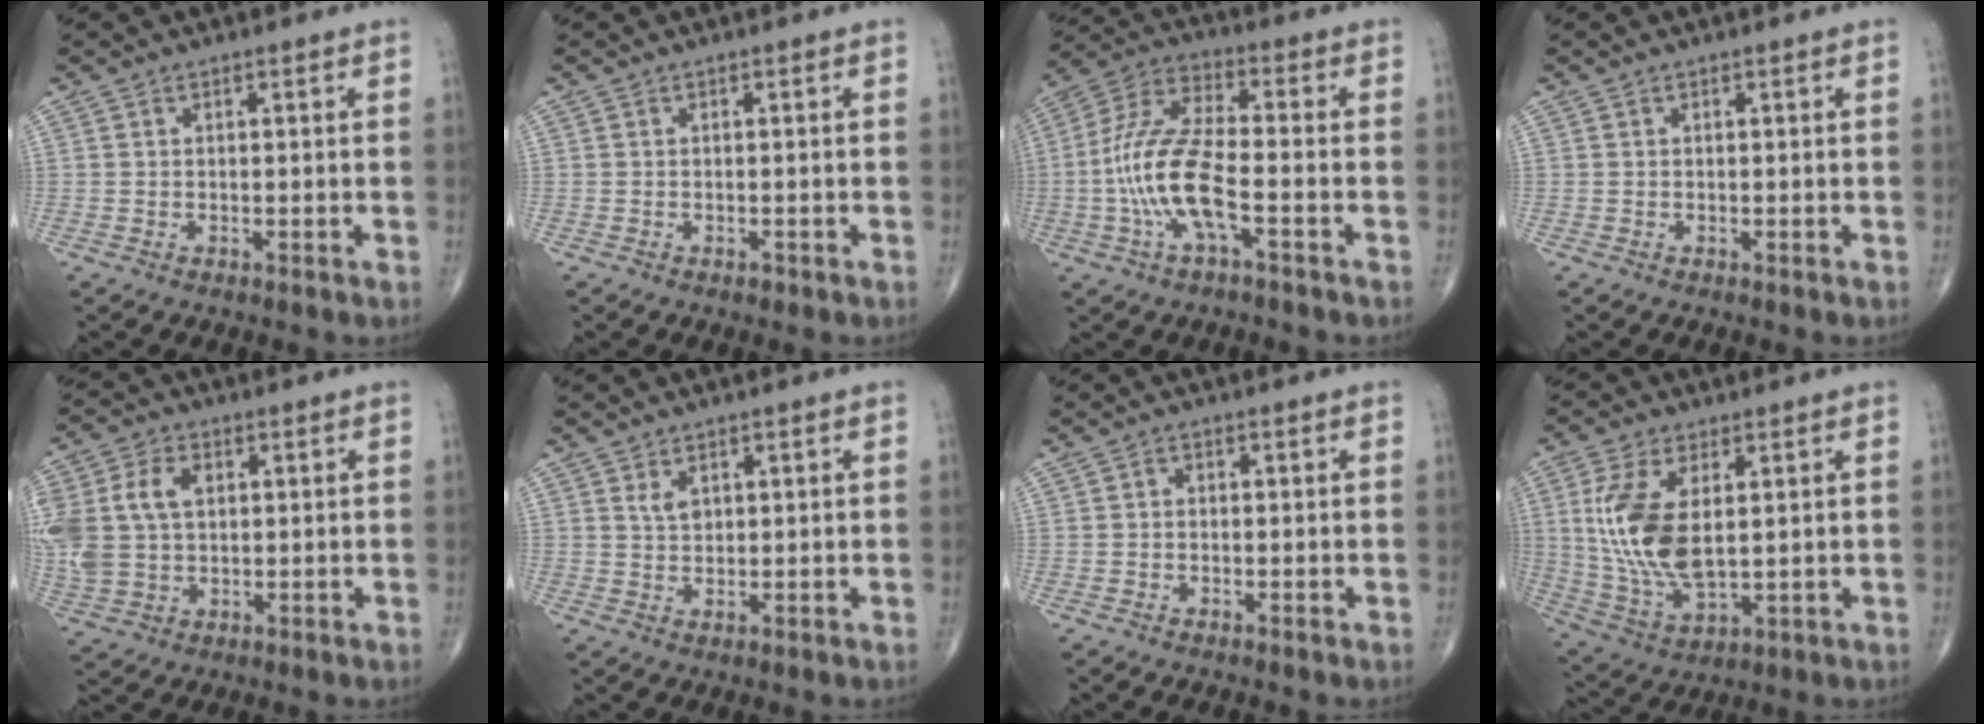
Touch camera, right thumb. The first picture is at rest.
{"total": 0.6, "force": [-0.4, 0.3, 0.3], "torque": [-0.004, -0.001, -0.007]}
{"total": 13.6, "force": [-3.5, 4.3, 12.4], "torque": [-0.273, 0.034, -0.071]}
{"total": 0.0}
{"total": 14.0, "force": [2.4, 9.9, 9.6], "torque": [-0.227, 0.009, 0.051]}
{"total": 2.5, "force": [1.1, 1.6, 1.5], "torque": [-0.020, -0.008, 0.024]}
{"total": 0.8, "force": [-0.2, 0.7, 0.4], "torque": [0.002, 0.003, -0.009]}
{"total": 14.3, "force": [2.4, 7.3, 12.1], "torque": [-0.251, -0.016, 0.059]}